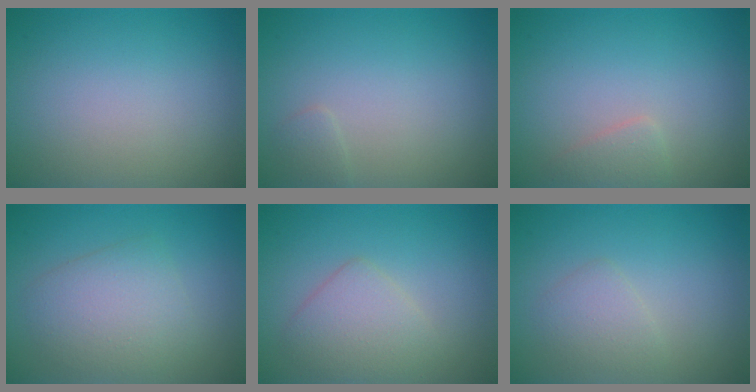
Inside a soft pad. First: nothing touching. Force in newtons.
{"total": 0.8, "press": 0.8, "slide": 0.0}
{"total": 1.2, "press": 1.2, "slide": 0.1}
{"total": 3.9, "press": 3.9, "slide": 0.1}
{"total": 3.0, "press": 3.0, "slide": 0.1}
{"total": 1.7, "press": 1.7, "slide": 0.2}